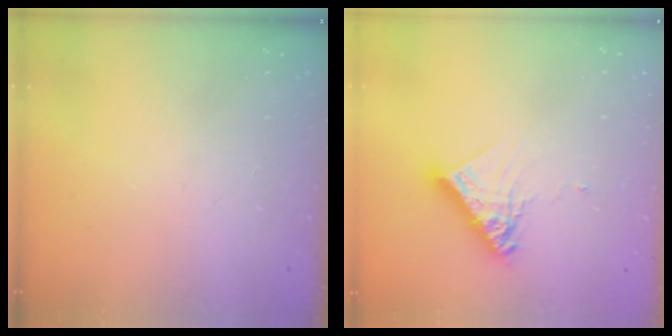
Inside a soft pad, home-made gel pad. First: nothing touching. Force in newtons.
{"total": 10.1, "press": 10.1, "slide": 0.9}